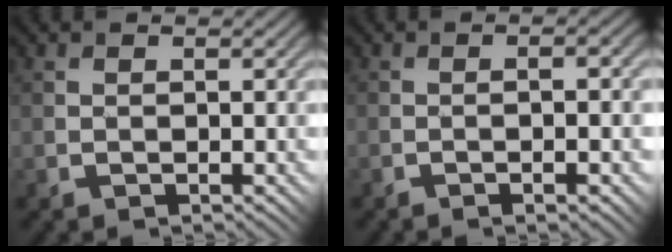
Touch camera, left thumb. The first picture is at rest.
{"total": 4.9, "force": [-1.8, 0.9, 4.4], "torque": [-0.056, 0.002, -0.019]}